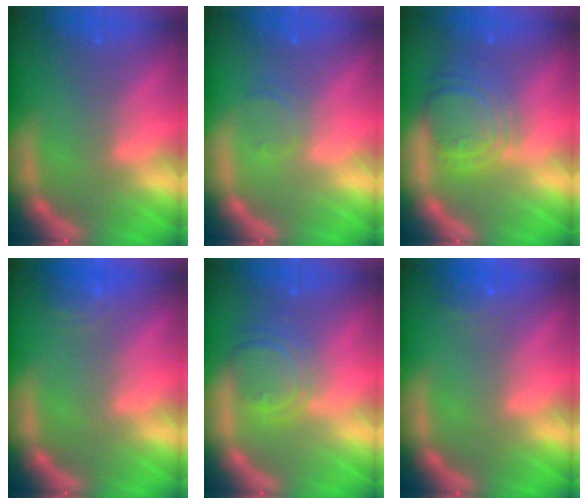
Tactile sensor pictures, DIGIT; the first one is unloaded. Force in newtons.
{"total": 1.5}
{"total": 7.1}
{"total": 2.5}
{"total": 5.0}
{"total": 1.9}